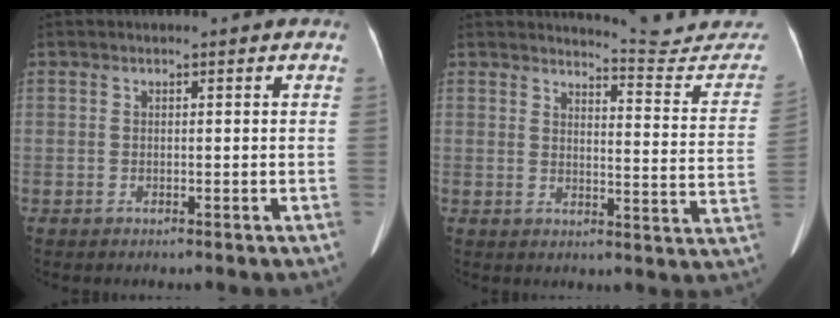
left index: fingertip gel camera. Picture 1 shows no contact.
{"total": 12.9, "force": [12.9, 0.2, 0.7], "torque": [0.012, -0.092, 0.135]}